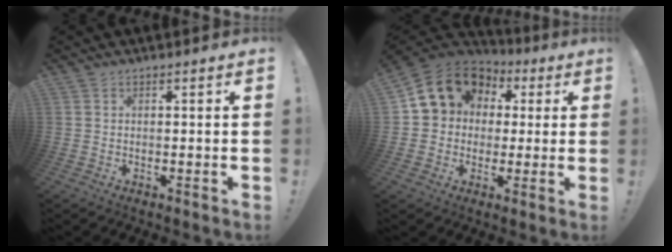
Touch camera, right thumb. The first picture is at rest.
{"total": 14.2, "force": [4.3, 12.0, 6.2], "torque": [-0.093, -0.007, 0.095]}